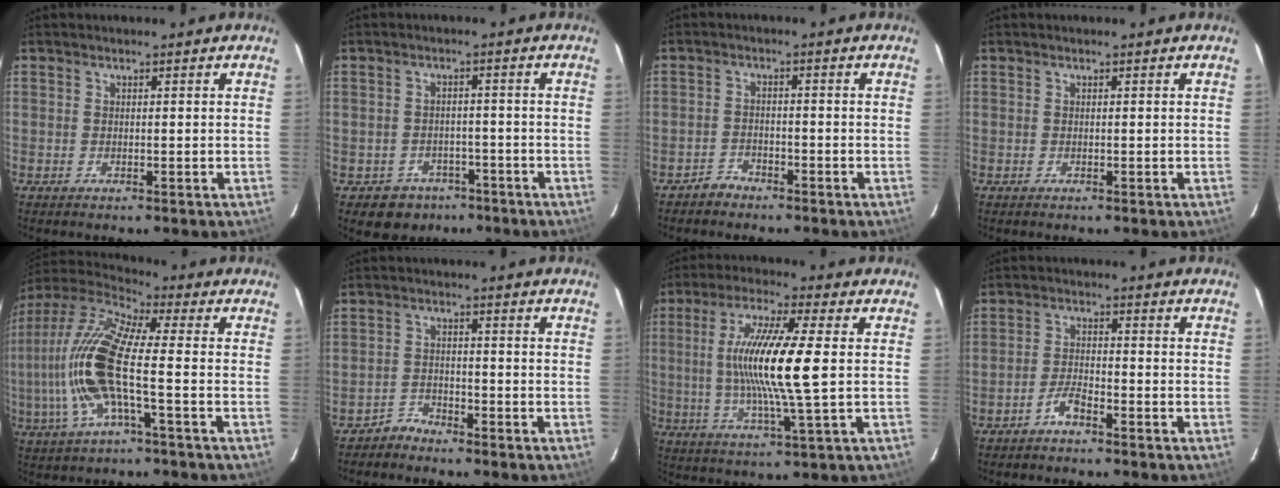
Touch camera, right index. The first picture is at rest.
{"total": 6.1, "force": [-3.9, 4.6, 0.6], "torque": [-0.025, 0.026, -0.045]}
{"total": 2.7, "force": [-2.3, 1.3, 0.1], "torque": [-0.007, 0.008, -0.043]}
{"total": 0.0}
{"total": 14.5, "force": [-2.0, 1.8, 14.3], "torque": [-0.298, 0.000, -0.042]}
{"total": 2.8, "force": [-2.6, 0.8, -0.2], "torque": [0.004, 0.007, -0.051]}
{"total": 14.5, "force": [0.7, 0.5, 14.5], "torque": [-0.272, -0.006, 0.010]}
{"total": 3.1, "force": [-2.5, 0.6, 1.7], "torque": [-0.048, 0.009, -0.052]}